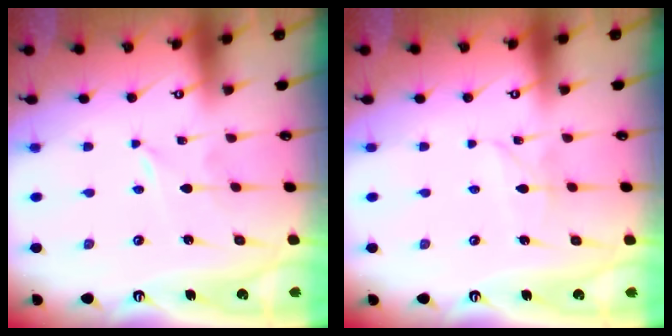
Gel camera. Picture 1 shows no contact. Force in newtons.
{"total": 2.8, "press": 2.8, "slide": 0.2}